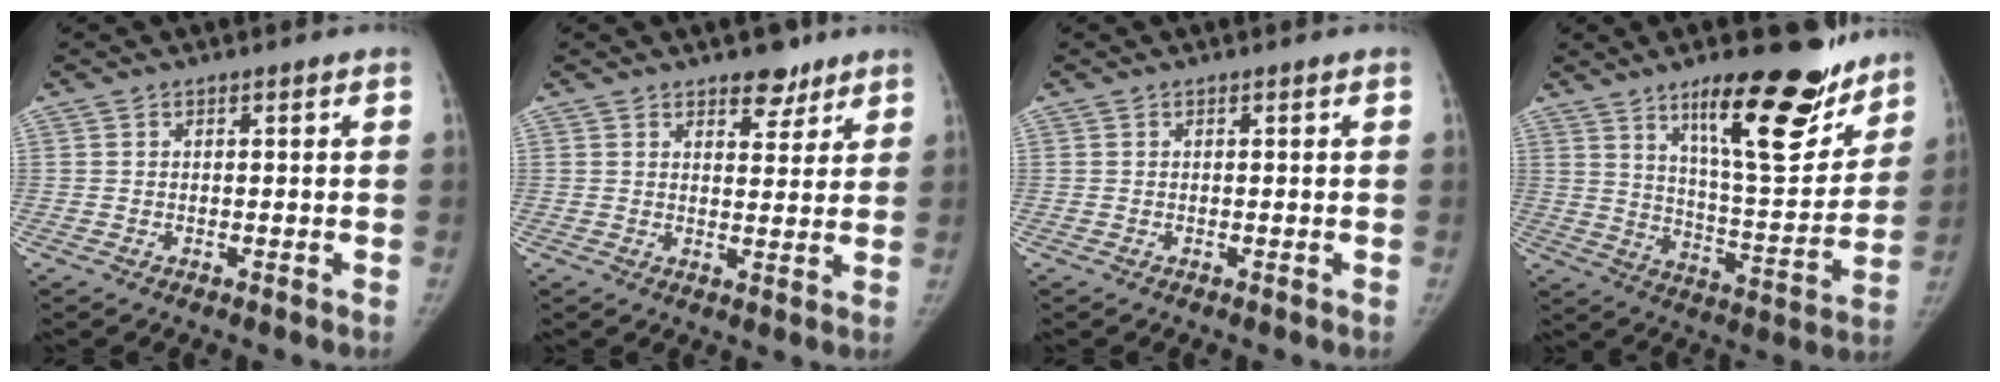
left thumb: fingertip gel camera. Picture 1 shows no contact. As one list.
[{"total": 5.4, "force": [3.9, 2.8, 2.4], "torque": [-0.005, -0.024, 0.057]}, {"total": 0.0}, {"total": 22.3, "force": [14.4, 6.6, 15.7], "torque": [-0.182, -0.085, 0.224]}]